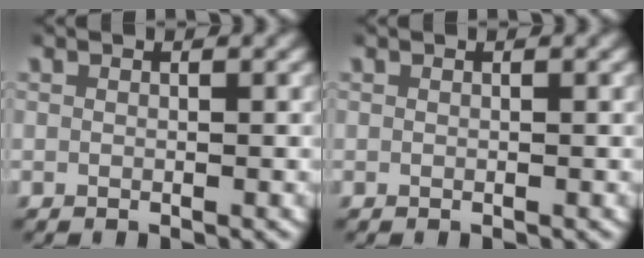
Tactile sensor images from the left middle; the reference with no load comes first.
{"total": 0.0}